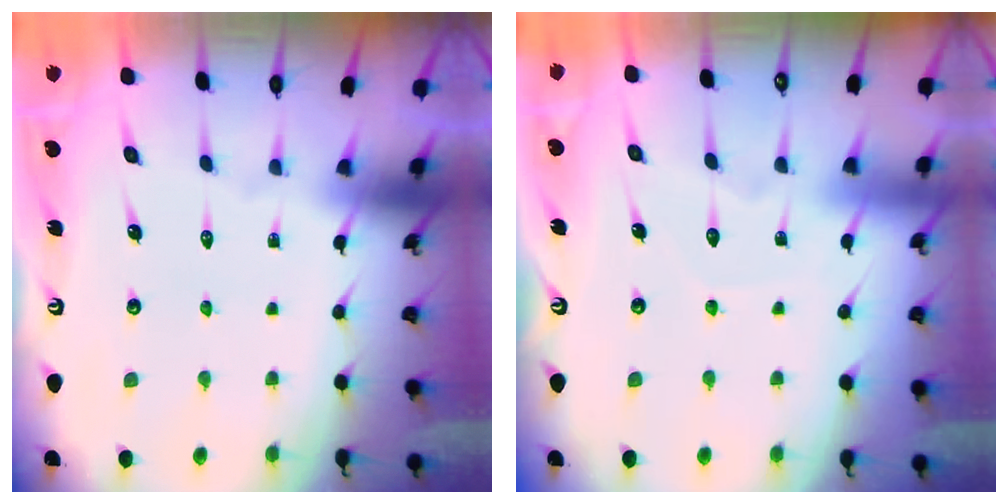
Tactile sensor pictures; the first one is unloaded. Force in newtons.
{"total": 5.1, "press": 5.0, "slide": 0.5}